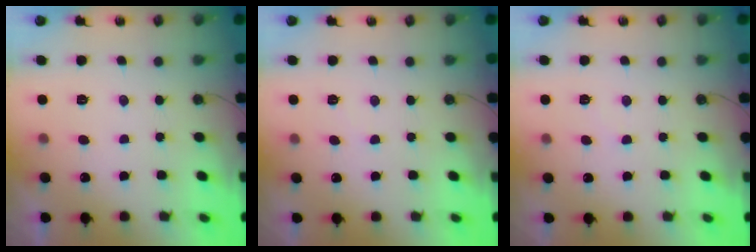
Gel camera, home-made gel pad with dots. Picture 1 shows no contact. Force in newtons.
{"total": 3.2, "press": 3.2, "slide": 0.6}
{"total": 2.2, "press": 2.2, "slide": 0.3}